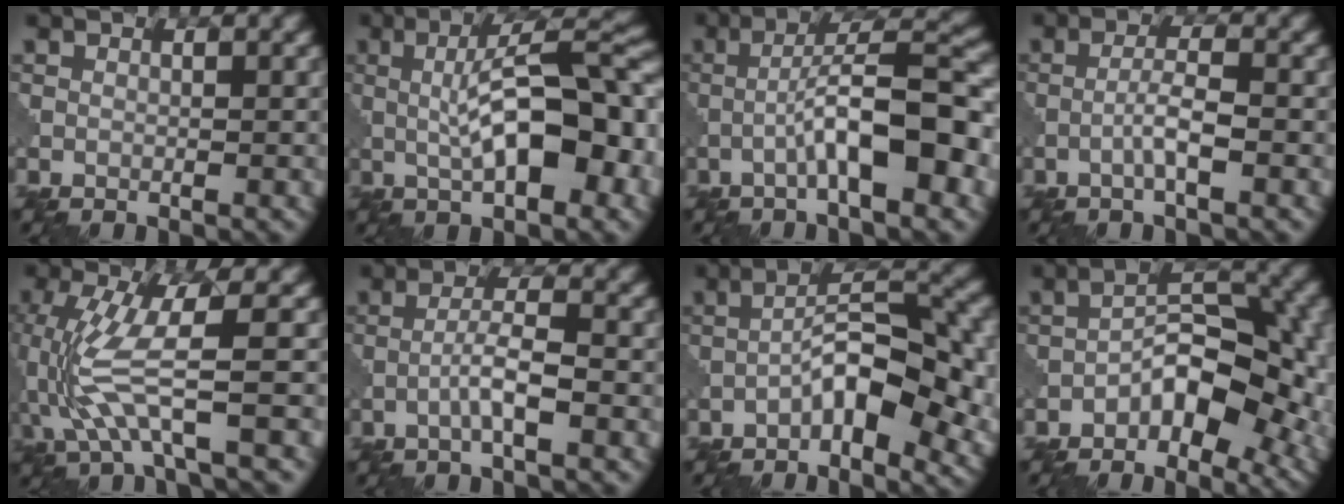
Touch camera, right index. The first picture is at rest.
{"total": 10.3, "force": [-0.1, 3.2, 9.8], "torque": [-0.136, 0.009, -0.003]}
{"total": 7.9, "force": [-2.3, 1.6, 7.3], "torque": [-0.114, 0.020, -0.038]}
{"total": 2.5, "force": [-1.0, 0.3, 2.3], "torque": [-0.043, 0.011, -0.022]}
{"total": 6.2, "force": [-1.4, 1.2, 5.9], "torque": [-0.146, 0.000, -0.022]}
{"total": 3.2, "force": [-1.2, 0.4, 2.9], "torque": [-0.053, 0.012, -0.027]}
{"total": 9.1, "force": [-2.9, 3.5, 7.9], "torque": [-0.118, 0.016, -0.052]}
{"total": 9.6, "force": [-3.0, 4.8, 7.7], "torque": [-0.102, 0.011, -0.056]}